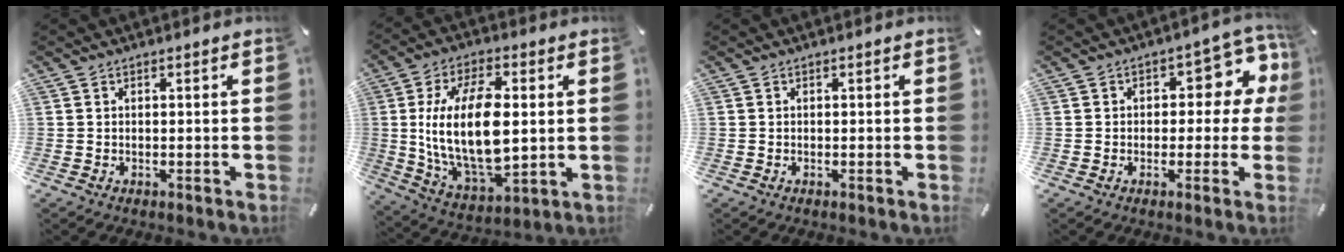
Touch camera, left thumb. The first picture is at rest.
{"total": 19.1, "force": [2.2, 10.3, 15.9], "torque": [-0.336, -0.009, 0.035]}
{"total": 0.0}
{"total": 9.5, "force": [2.5, 6.0, 6.9], "torque": [-0.079, -0.014, 0.038]}